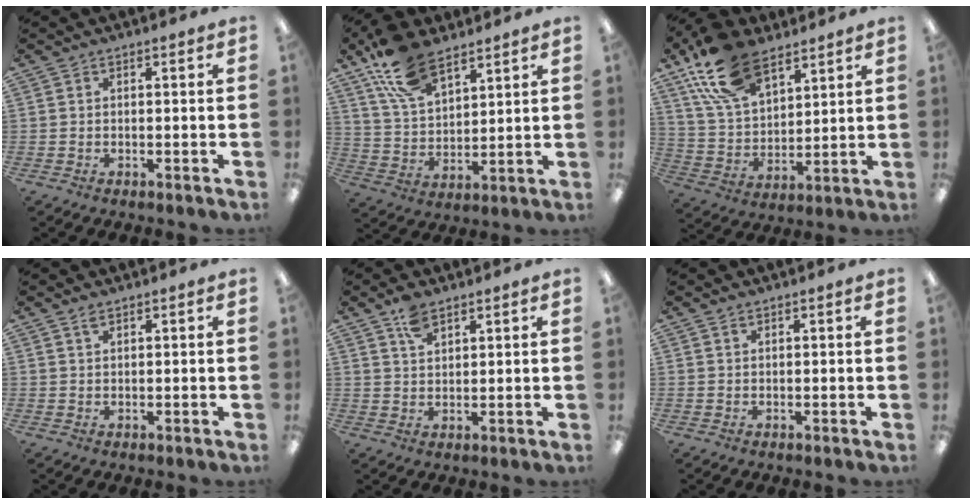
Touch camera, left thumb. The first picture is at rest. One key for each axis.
{"total": 15.0, "fx": 9.8, "fy": 7.4, "fz": 8.6, "tx": -0.171, "ty": -0.029, "tz": 0.183}
{"total": 18.7, "fx": 11.5, "fy": 10.3, "fz": 10.5, "tx": -0.221, "ty": -0.034, "tz": 0.216}
{"total": 1.5, "fx": 1.3, "fy": 0.4, "fz": 0.7, "tx": -0.017, "ty": 0.001, "tz": 0.023}
{"total": 5.1, "fx": 3.6, "fy": 2.3, "fz": 2.7, "tx": -0.046, "ty": -0.010, "tz": 0.065}
{"total": 0.8, "fx": 0.7, "fy": 0.3, "fz": 0.3, "tx": -0.008, "ty": 0.001, "tz": 0.012}